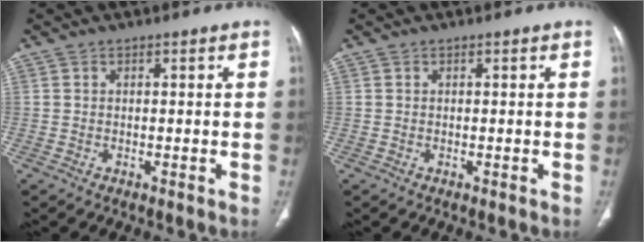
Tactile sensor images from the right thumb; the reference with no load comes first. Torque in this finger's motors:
{"motor_torque": [0.00, 0.00, 0.00, 0.00, 0.04]}